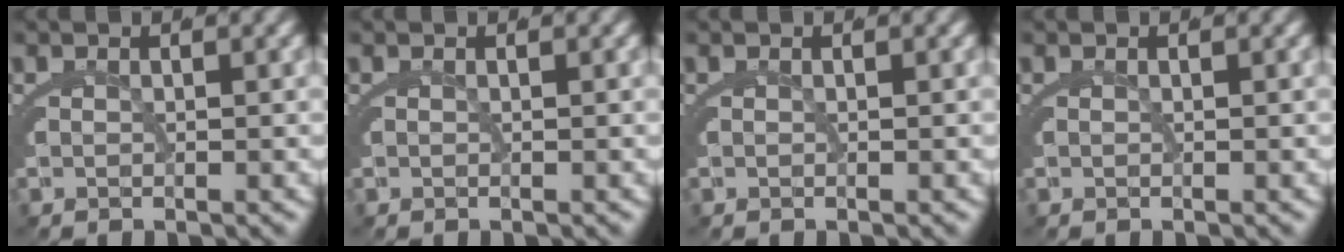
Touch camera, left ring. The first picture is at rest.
{"total": 0.0}
{"total": 0.0}
{"total": 0.0}